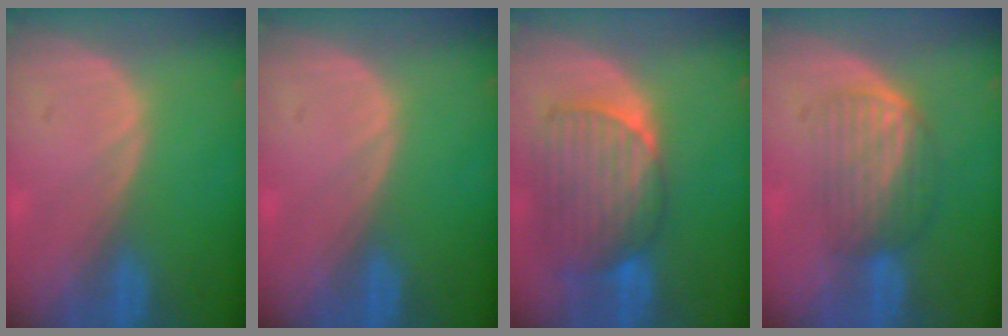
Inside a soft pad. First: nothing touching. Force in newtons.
{"total": 0.0}
{"total": 9.0, "press": 8.5, "slide": 2.9}
{"total": 5.8, "press": 5.5, "slide": 2.0}